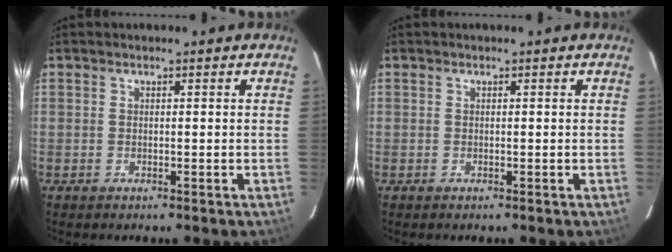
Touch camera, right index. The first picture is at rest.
{"total": 0.0}